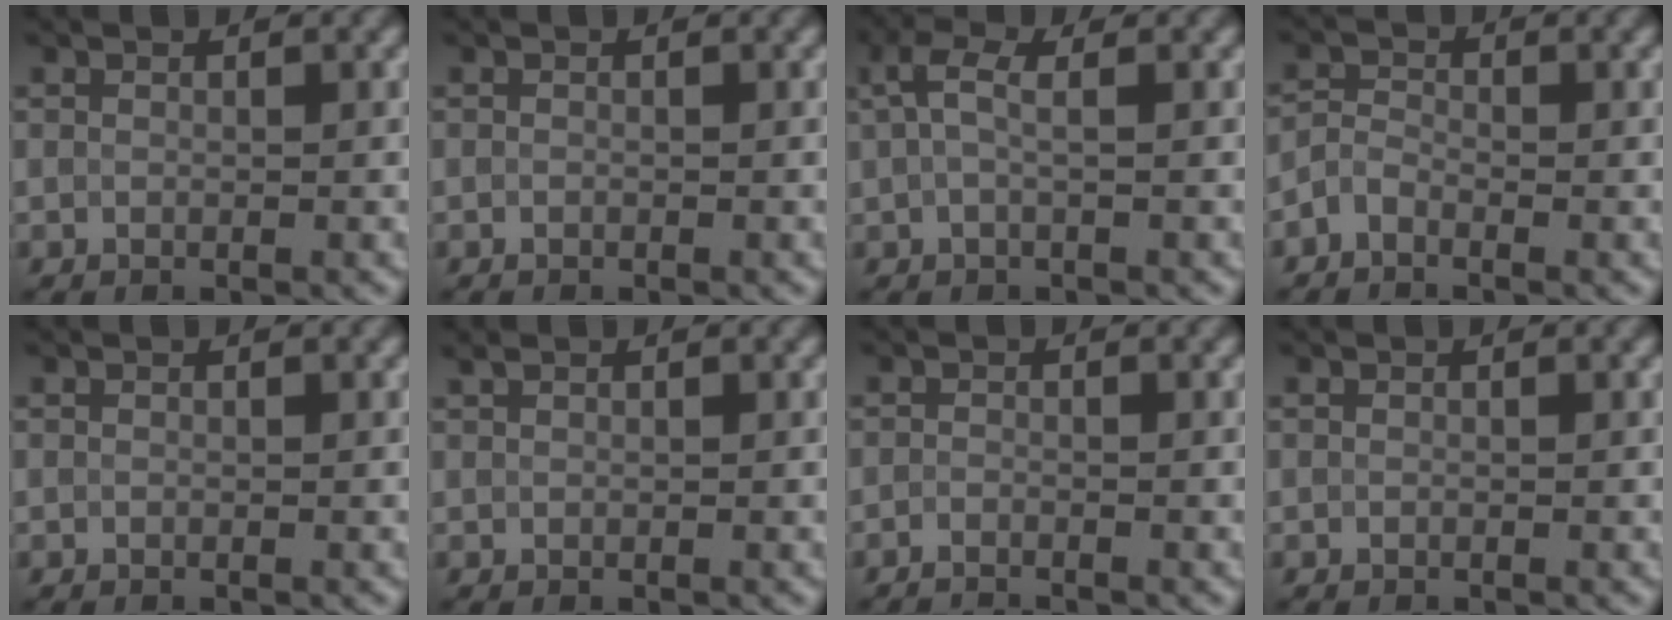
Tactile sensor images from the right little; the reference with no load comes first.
{"total": 0.0}
{"total": 2.4, "force": [0.6, 0.8, 2.2], "torque": [-0.047, 0.008, 0.008]}
{"total": 1.6, "force": [-1.1, 0.9, 0.9], "torque": [-0.016, 0.005, -0.029]}
{"total": 0.0}
{"total": 0.6, "force": [0.5, 0.1, 0.3], "torque": [-0.008, 0.005, 0.013]}
{"total": 1.0, "force": [-0.9, 0.1, 0.2], "torque": [-0.002, -0.004, -0.020]}
{"total": 0.0}